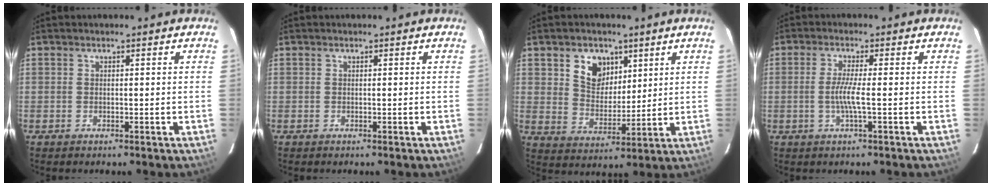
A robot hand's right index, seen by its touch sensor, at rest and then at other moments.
{"total": 0.0}
{"total": 8.5, "force": [4.2, 6.2, 4.1], "torque": [-0.071, 0.006, 0.080]}
{"total": 3.9, "force": [-0.9, -0.4, 3.8], "torque": [-0.076, -0.006, -0.018]}